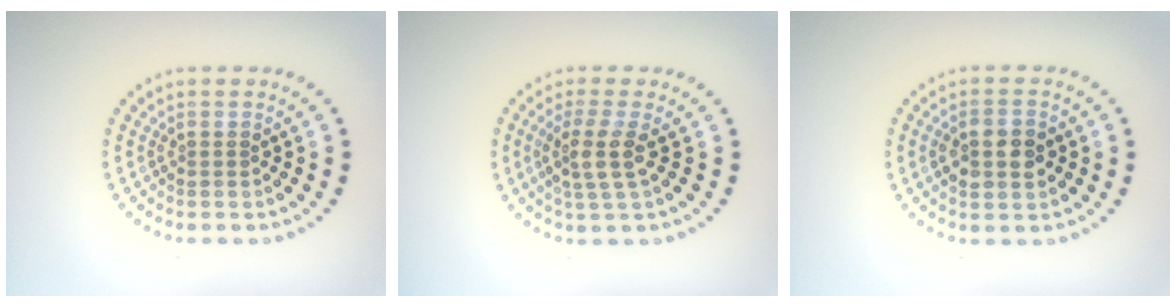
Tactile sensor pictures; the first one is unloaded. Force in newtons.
{"total": 2.9, "press": 2.4, "slide": 1.7}
{"total": 2.9, "press": 2.9, "slide": 0.2}